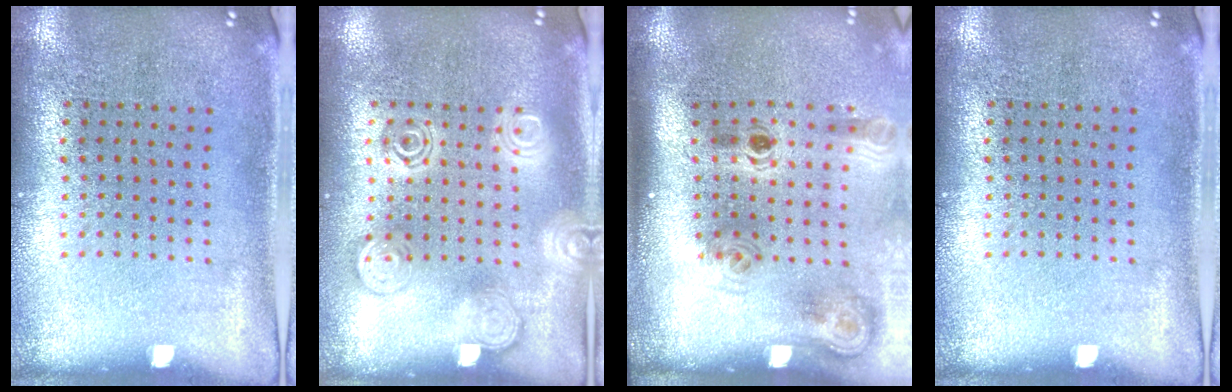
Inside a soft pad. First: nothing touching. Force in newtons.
{"total": 2.8, "press": 2.8, "slide": 0.4}
{"total": 2.2, "press": 1.5, "slide": 1.6}
{"total": 0.0}